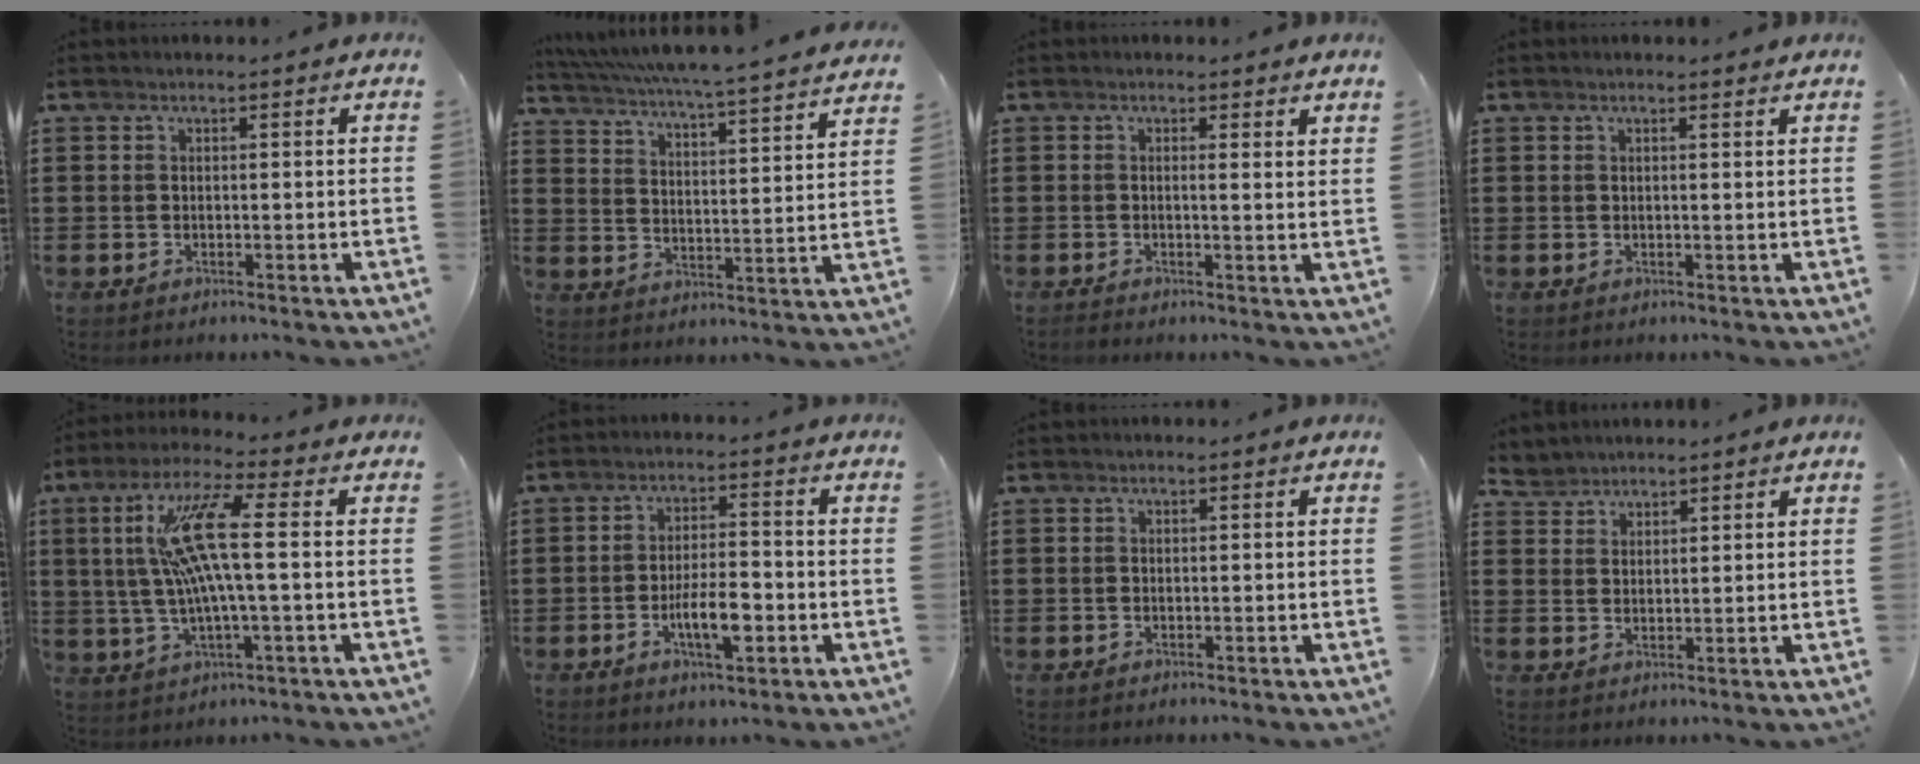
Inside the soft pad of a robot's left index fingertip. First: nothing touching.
{"total": 4.6, "force": [4.2, -1.1, 1.5], "torque": [-0.051, -0.043, 0.064]}
{"total": 0.9, "force": [0.4, -0.1, 0.8], "torque": [-0.011, -0.005, 0.005]}
{"total": 0.9, "force": [0.8, 0.0, 0.4], "torque": [-0.010, -0.001, 0.014]}
{"total": 12.0, "force": [1.6, 1.7, 11.8], "torque": [-0.253, -0.008, 0.013]}
{"total": 6.2, "force": [-1.9, 2.1, 5.5], "torque": [-0.097, -0.001, -0.039]}
{"total": 0.0}
{"total": 2.5, "force": [2.4, 0.5, -0.5], "torque": [0.001, -0.001, 0.048]}